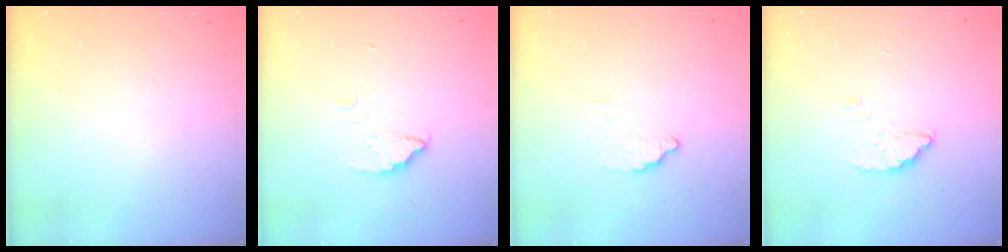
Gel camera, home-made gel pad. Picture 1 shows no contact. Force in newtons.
{"total": 2.2, "press": 2.2, "slide": 0.2}
{"total": 3.0, "press": 3.0, "slide": 0.1}
{"total": 2.5, "press": 2.5, "slide": 0.1}